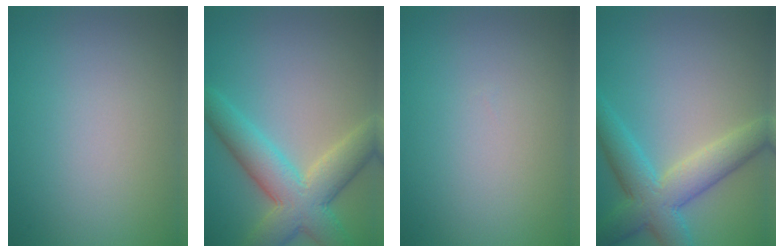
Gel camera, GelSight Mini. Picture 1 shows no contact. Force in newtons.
{"total": 7.1, "press": 7.0, "slide": 0.4}
{"total": 0.0}
{"total": 6.2, "press": 6.2, "slide": 0.2}